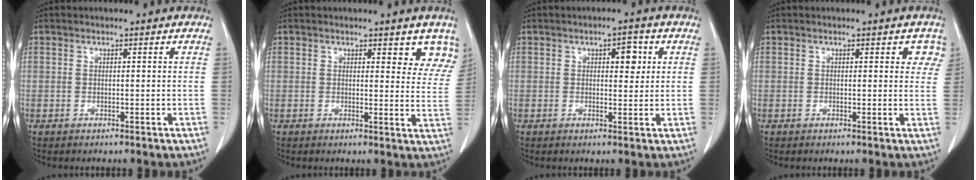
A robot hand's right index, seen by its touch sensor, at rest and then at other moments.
{"total": 6.2, "force": [5.1, 2.5, 2.6], "torque": [-0.004, -0.020, 0.039]}
{"total": 3.4, "force": [1.2, 1.5, 2.8], "torque": [-0.037, 0.005, 0.015]}
{"total": 2.8, "force": [1.3, 1.6, 1.8], "torque": [0.000, 0.003, 0.006]}